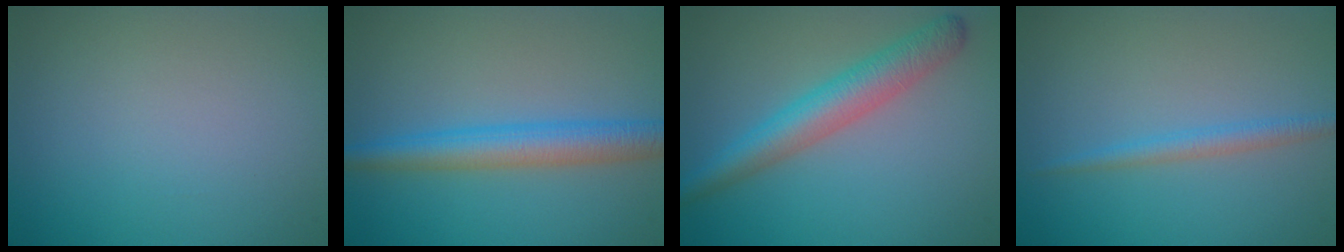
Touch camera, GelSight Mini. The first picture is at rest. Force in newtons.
{"total": 4.5, "press": 4.5, "slide": 0.0}
{"total": 4.5, "press": 4.5, "slide": 0.2}
{"total": 1.7, "press": 1.7, "slide": 0.1}